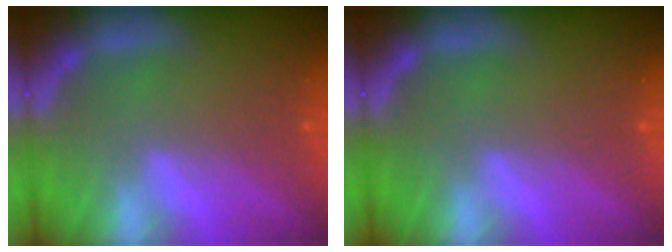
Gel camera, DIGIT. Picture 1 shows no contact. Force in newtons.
{"total": 0.0}